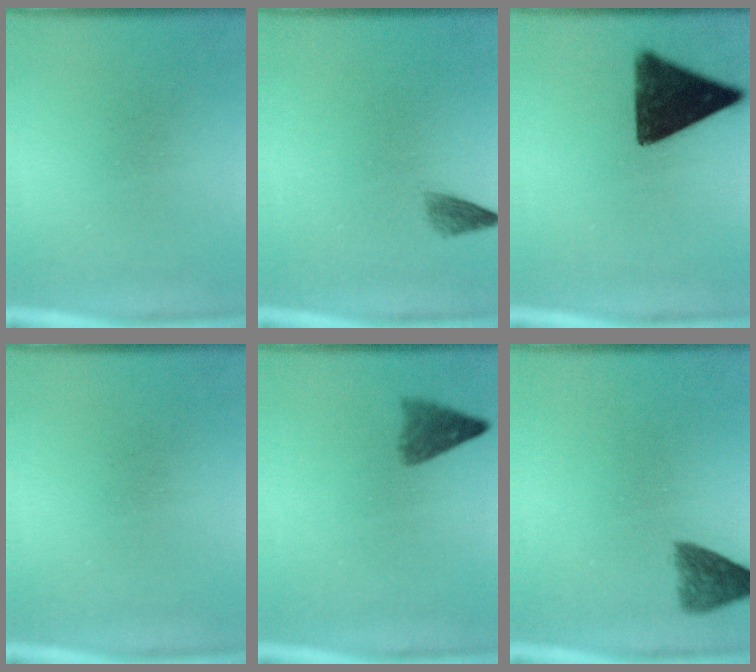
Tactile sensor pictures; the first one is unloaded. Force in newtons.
{"total": 1.6}
{"total": 13.9}
{"total": 0.0}
{"total": 3.3}
{"total": 4.1}